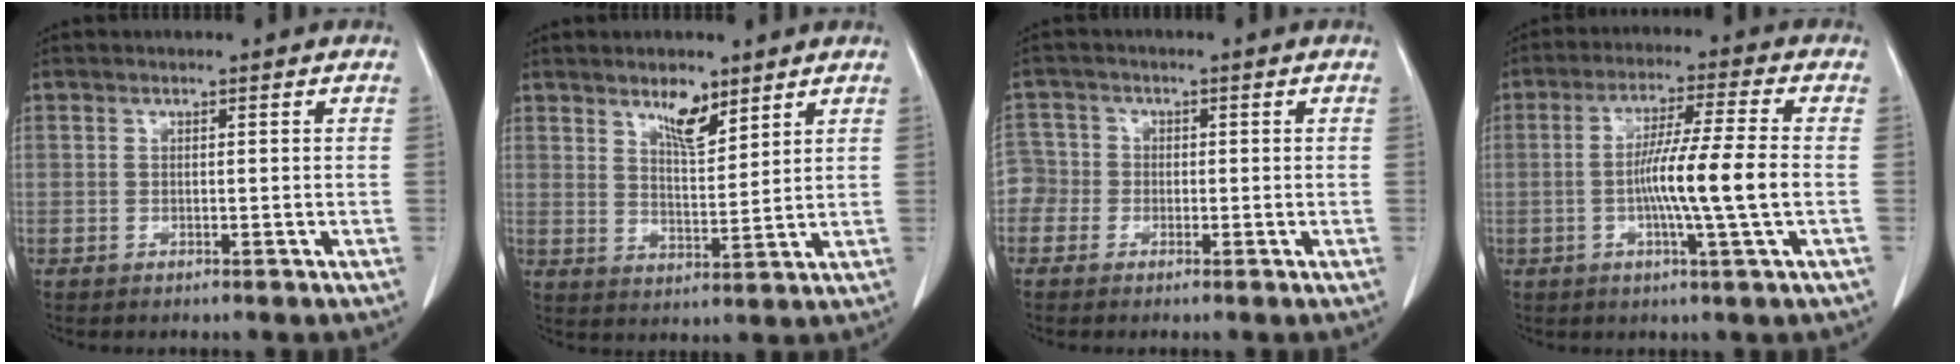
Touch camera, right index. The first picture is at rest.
{"total": 5.5, "force": [3.9, 1.8, 3.5], "torque": [-0.065, -0.004, 0.072]}
{"total": 3.4, "force": [-1.3, 3.1, -0.3], "torque": [0.014, 0.012, -0.035]}
{"total": 10.0, "force": [-1.4, -1.0, 9.8], "torque": [-0.175, -0.003, -0.029]}